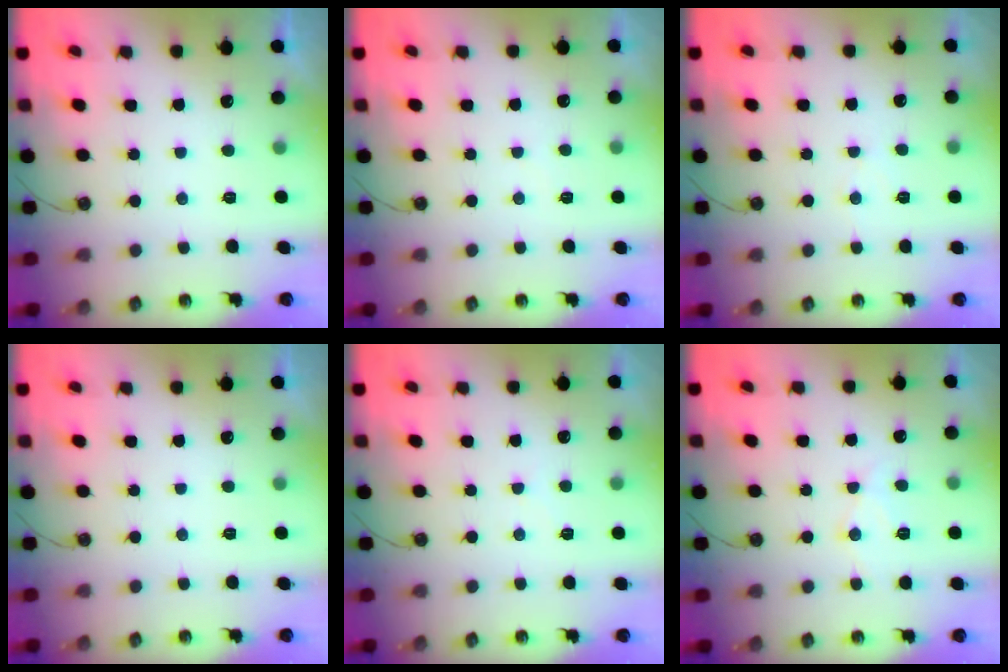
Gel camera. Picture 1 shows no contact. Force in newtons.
{"total": 2.8, "press": 2.7, "slide": 0.5}
{"total": 4.3, "press": 4.3, "slide": 0.5}
{"total": 0.0}
{"total": 3.1, "press": 3.1, "slide": 0.5}
{"total": 9.0, "press": 9.0, "slide": 0.7}